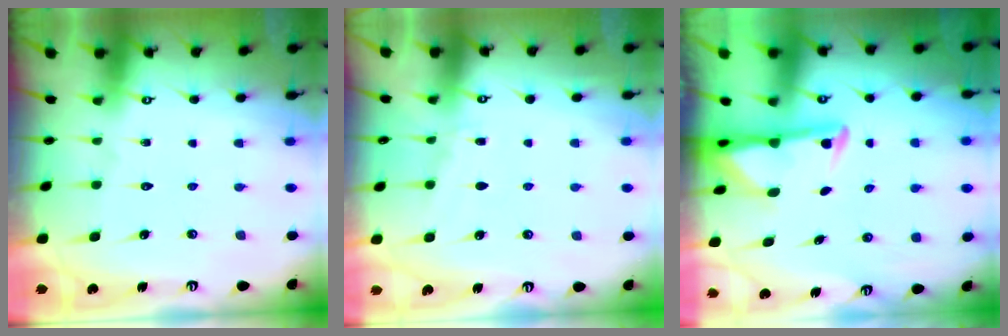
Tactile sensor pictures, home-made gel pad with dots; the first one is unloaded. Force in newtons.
{"total": 2.9, "press": 2.9, "slide": 0.3}
{"total": 2.9, "press": 2.9, "slide": 0.7}